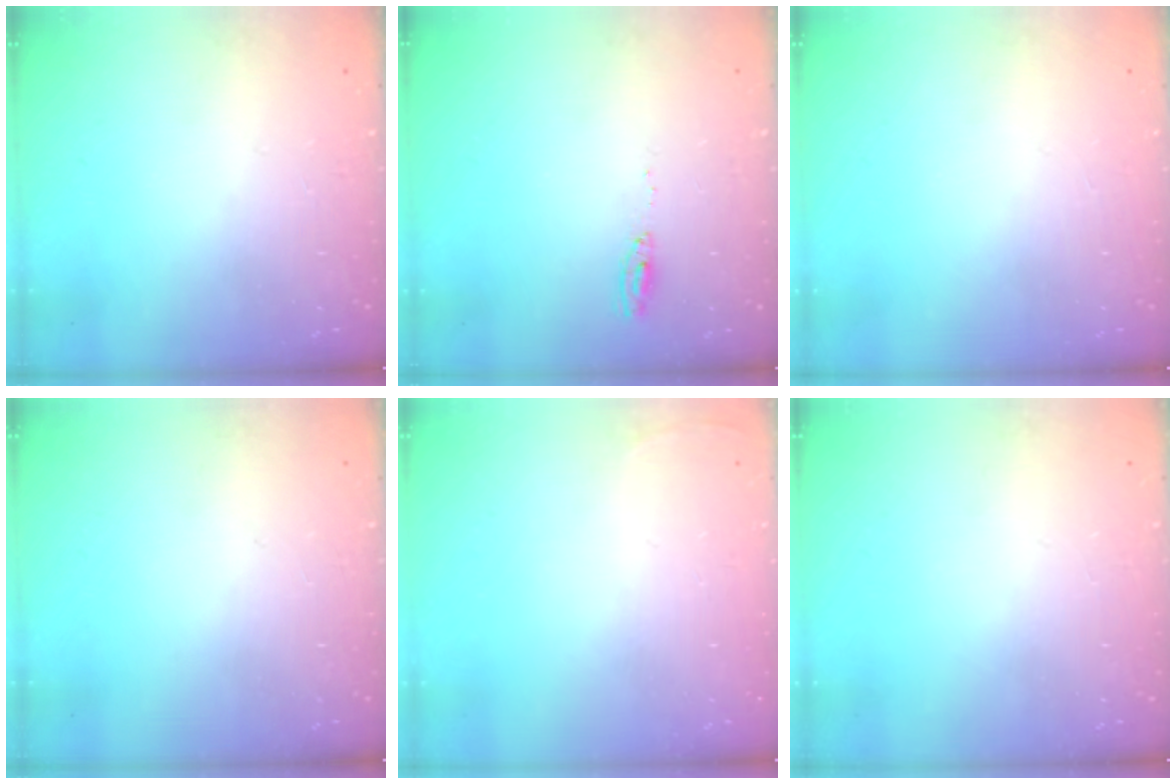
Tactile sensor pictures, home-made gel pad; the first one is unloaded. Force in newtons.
{"total": 4.6, "press": 4.4, "slide": 1.3}
{"total": 0.0}
{"total": 0.0}
{"total": 2.7, "press": 2.6, "slide": 1.0}
{"total": 0.0}